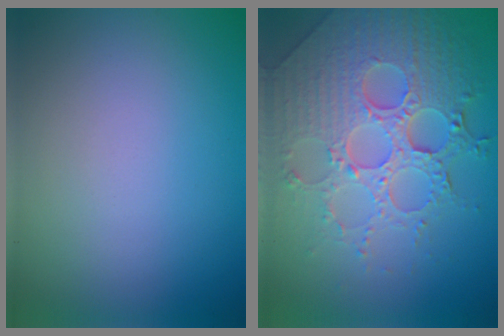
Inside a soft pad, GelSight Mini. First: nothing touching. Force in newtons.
{"total": 8.1, "press": 6.0, "slide": 5.5}